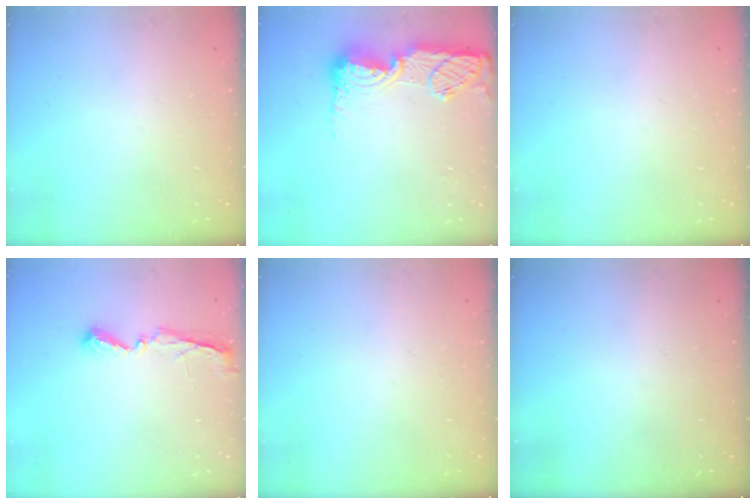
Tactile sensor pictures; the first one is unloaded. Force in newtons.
{"total": 15.4, "press": 15.4, "slide": 1.2}
{"total": 0.0}
{"total": 5.8, "press": 5.8, "slide": 0.3}
{"total": 0.0}
{"total": 0.0}